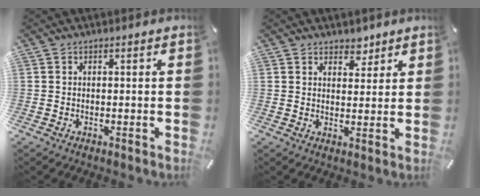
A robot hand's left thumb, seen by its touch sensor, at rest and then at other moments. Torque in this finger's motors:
{"motor_torque": [0.22, -0.24, -0.14, 0.18, -0.01]}